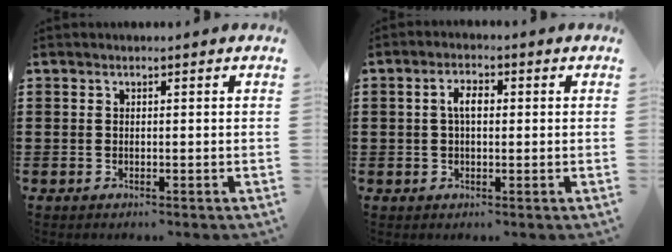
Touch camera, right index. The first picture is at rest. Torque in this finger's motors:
{"motor_torque": [0.53, -0.27, 0.29, 0.09]}